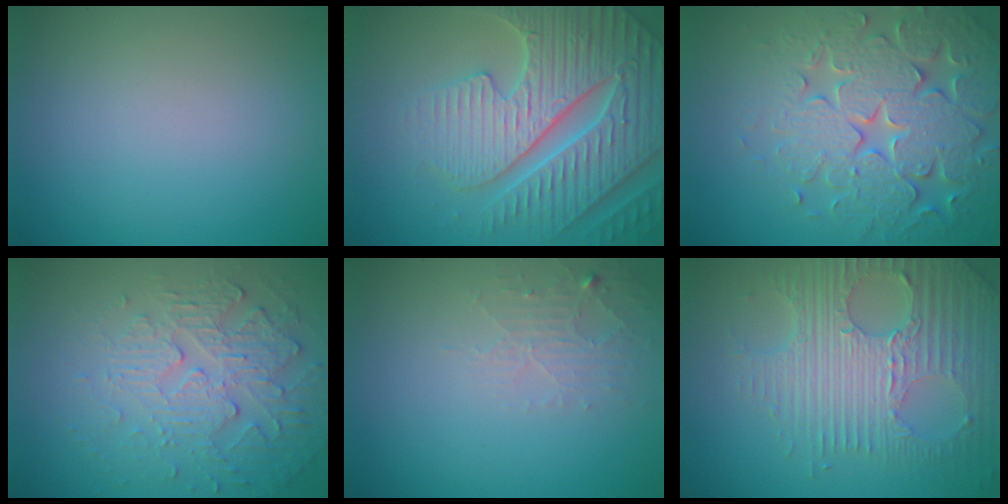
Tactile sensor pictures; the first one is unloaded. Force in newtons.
{"total": 7.6, "press": 7.4, "slide": 1.7}
{"total": 7.7, "press": 7.5, "slide": 1.5}
{"total": 5.5, "press": 3.4, "slide": 4.3}
{"total": 1.9, "press": 1.9, "slide": 0.3}
{"total": 8.0, "press": 5.6, "slide": 5.8}